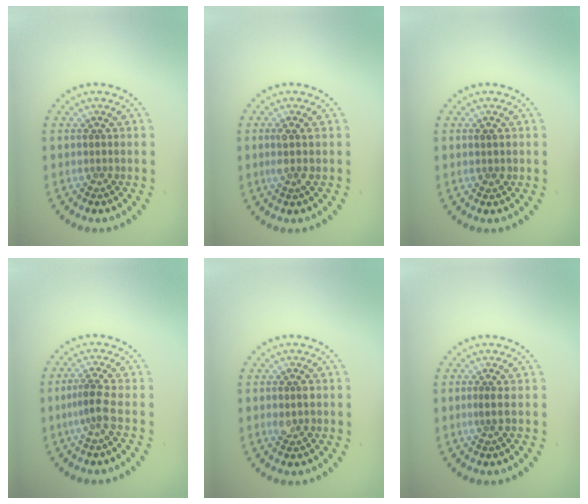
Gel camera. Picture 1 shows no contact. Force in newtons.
{"total": 1.3, "press": 1.1, "slide": 0.8}
{"total": 0.8, "press": 0.8, "slide": 0.0}
{"total": 1.9, "press": 1.4, "slide": 1.3}
{"total": 1.6, "press": 1.5, "slide": 0.3}
{"total": 0.7, "press": 0.4, "slide": 0.5}